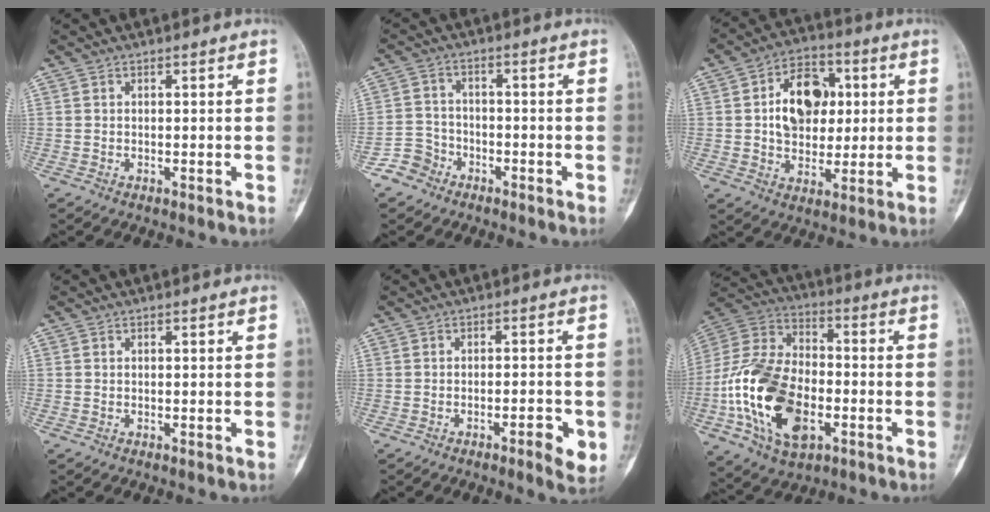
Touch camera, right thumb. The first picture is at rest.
{"total": 4.8, "force": [-3.1, 3.7, 0.2], "torque": [0.020, 0.023, -0.063]}
{"total": 13.3, "force": [2.2, 9.6, 8.9], "torque": [-0.098, 0.005, 0.035]}
{"total": 0.0}
{"total": 4.9, "force": [-2.0, 1.4, 4.2], "torque": [-0.057, 0.006, -0.025]}
{"total": 22.2, "force": [-5.8, 13.2, 16.8], "torque": [-0.322, 0.016, -0.102]}